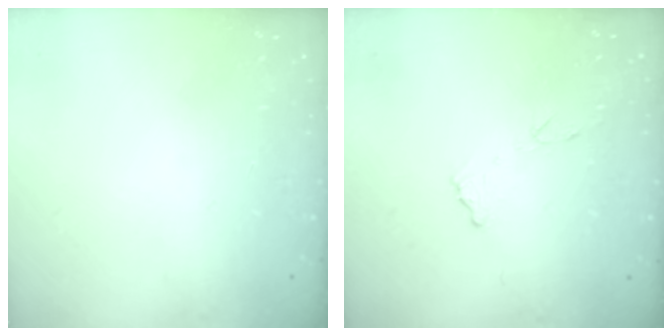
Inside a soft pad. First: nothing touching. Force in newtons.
{"total": 7.6, "press": 7.5, "slide": 0.5}